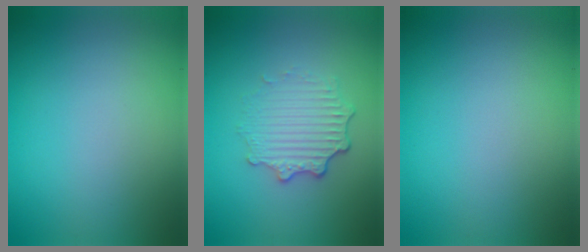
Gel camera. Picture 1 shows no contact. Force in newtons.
{"total": 3.5, "press": 2.8, "slide": 2.2}
{"total": 0.0}